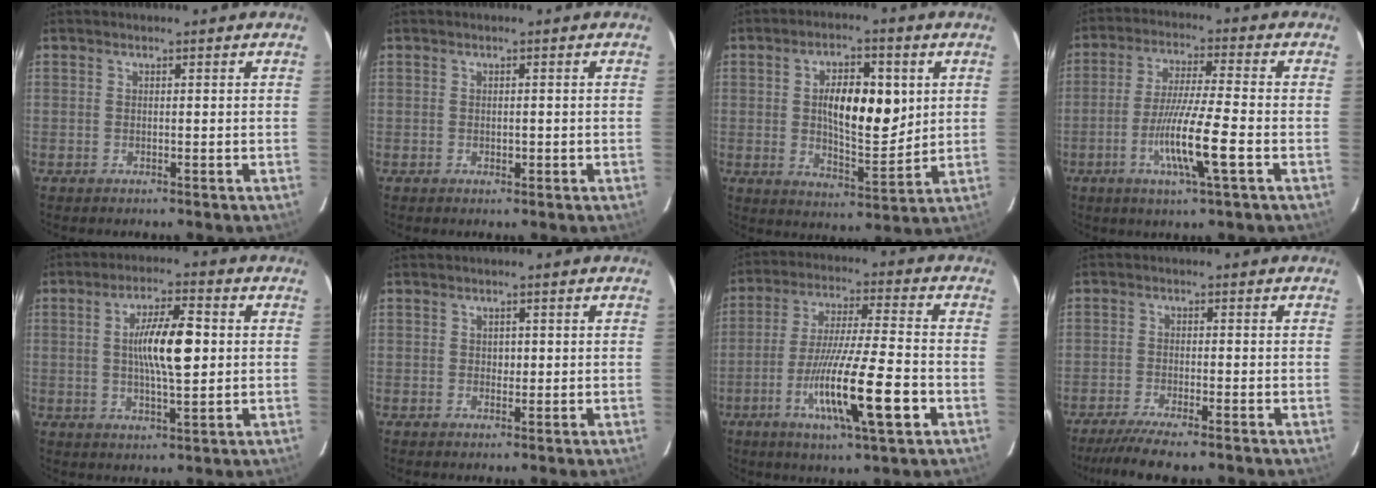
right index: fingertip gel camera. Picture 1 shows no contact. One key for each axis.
{"total": 1.0, "fx": -0.2, "fy": 0.6, "fz": 0.8, "tx": -0.010, "ty": 0.000, "tz": 0.000}
{"total": 11.5, "fx": 2.2, "fy": 4.3, "fz": 10.4, "tx": -0.174, "ty": 0.009, "tz": 0.042}
{"total": 10.5, "fx": -3.4, "fy": -0.2, "fz": 10.0, "tx": -0.189, "ty": -0.013, "tz": -0.066}
{"total": 9.6, "fx": 0.9, "fy": 1.7, "fz": 9.4, "tx": -0.167, "ty": 0.008, "tz": 0.014}
{"total": 1.2, "fx": 0.2, "fy": 0.9, "fz": 0.8, "tx": -0.009, "ty": 0.001, "tz": 0.003}
{"total": 15.3, "fx": -5.4, "fy": 0.8, "fz": 14.3, "tx": -0.260, "ty": -0.019, "tz": -0.092}
{"total": 8.4, "fx": -6.9, "fy": 0.7, "fz": 4.7, "tx": -0.070, "ty": -0.017, "tz": -0.111}